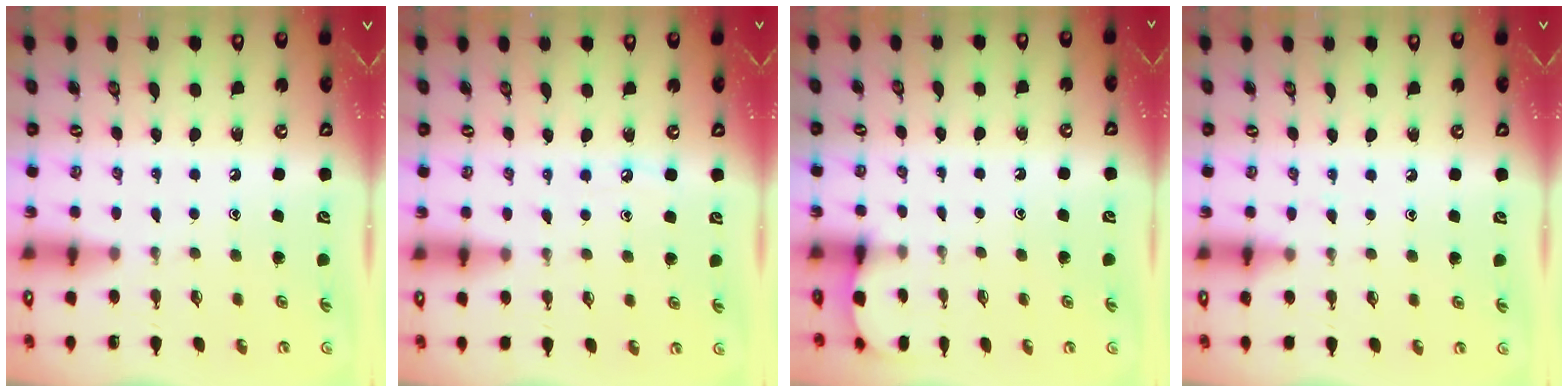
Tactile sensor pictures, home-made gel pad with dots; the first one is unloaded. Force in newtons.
{"total": 4.0, "press": 4.0, "slide": 0.6}
{"total": 2.1, "press": 2.1, "slide": 0.2}
{"total": 5.5, "press": 5.4, "slide": 0.6}